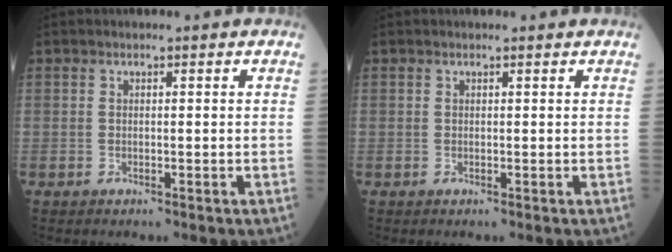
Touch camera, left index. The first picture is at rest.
{"total": 0.0}